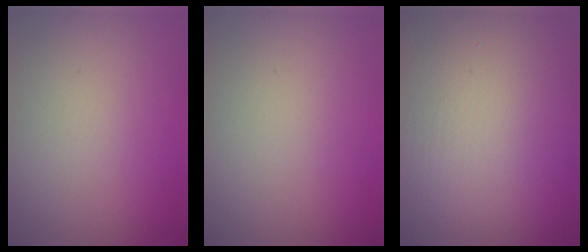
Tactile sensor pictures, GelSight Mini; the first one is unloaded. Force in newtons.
{"total": 0.0}
{"total": 21.2, "press": 21.1, "slide": 1.4}